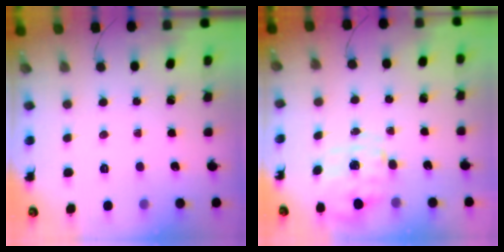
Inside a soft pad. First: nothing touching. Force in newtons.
{"total": 2.7, "press": 2.6, "slide": 0.9}